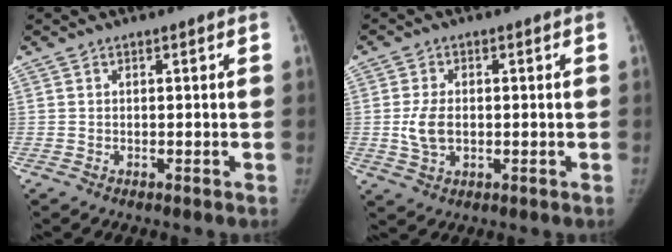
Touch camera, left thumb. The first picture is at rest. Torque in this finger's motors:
{"motor_torque": [-0.19, -0.06, 0.81, -0.24, 0.08]}